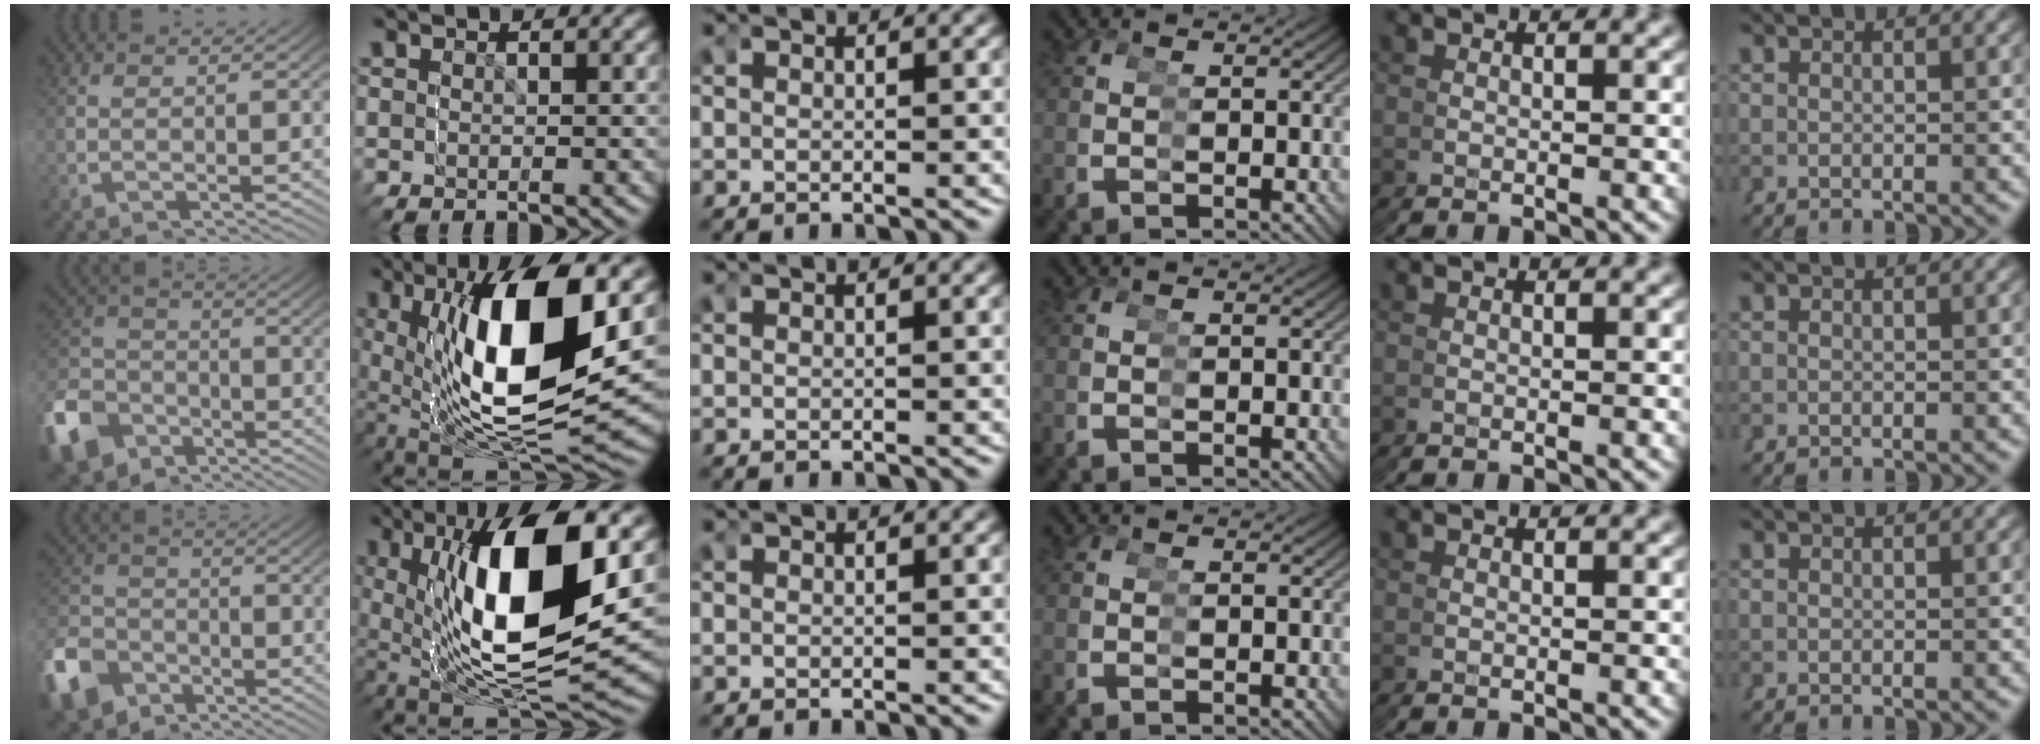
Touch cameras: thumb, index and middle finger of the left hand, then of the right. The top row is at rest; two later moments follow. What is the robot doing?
{"motion": "grasp_and_lifting", "object": "markers"}